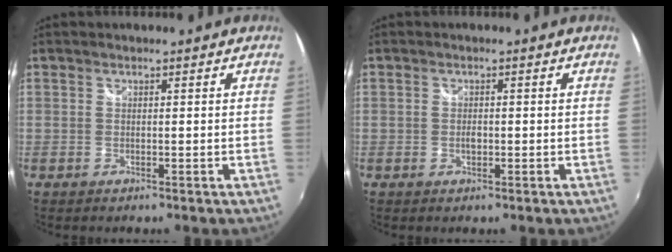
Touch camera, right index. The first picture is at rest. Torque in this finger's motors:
{"motor_torque": [0.24, 0.18, 0.04, 0.01]}